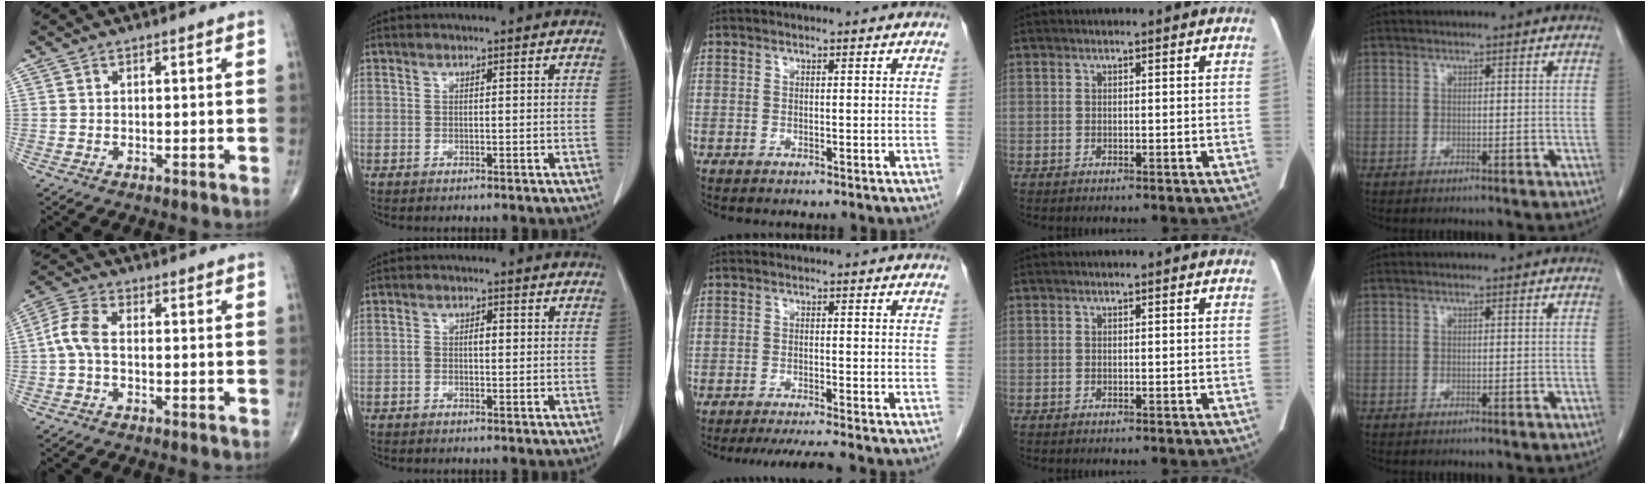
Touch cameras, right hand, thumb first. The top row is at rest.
{"thumb": {"total": 5.5, "force": [-0.6, 2.9, 4.6], "torque": [-0.106, 0.015, -0.022]}, "index": {"total": 2.3, "force": [0.0, 1.1, 2.0], "torque": [-0.038, 0.011, 0.001]}, "middle": {"total": 5.7, "force": [-5.2, -0.1, 2.4], "torque": [-0.028, -0.012, -0.080]}}